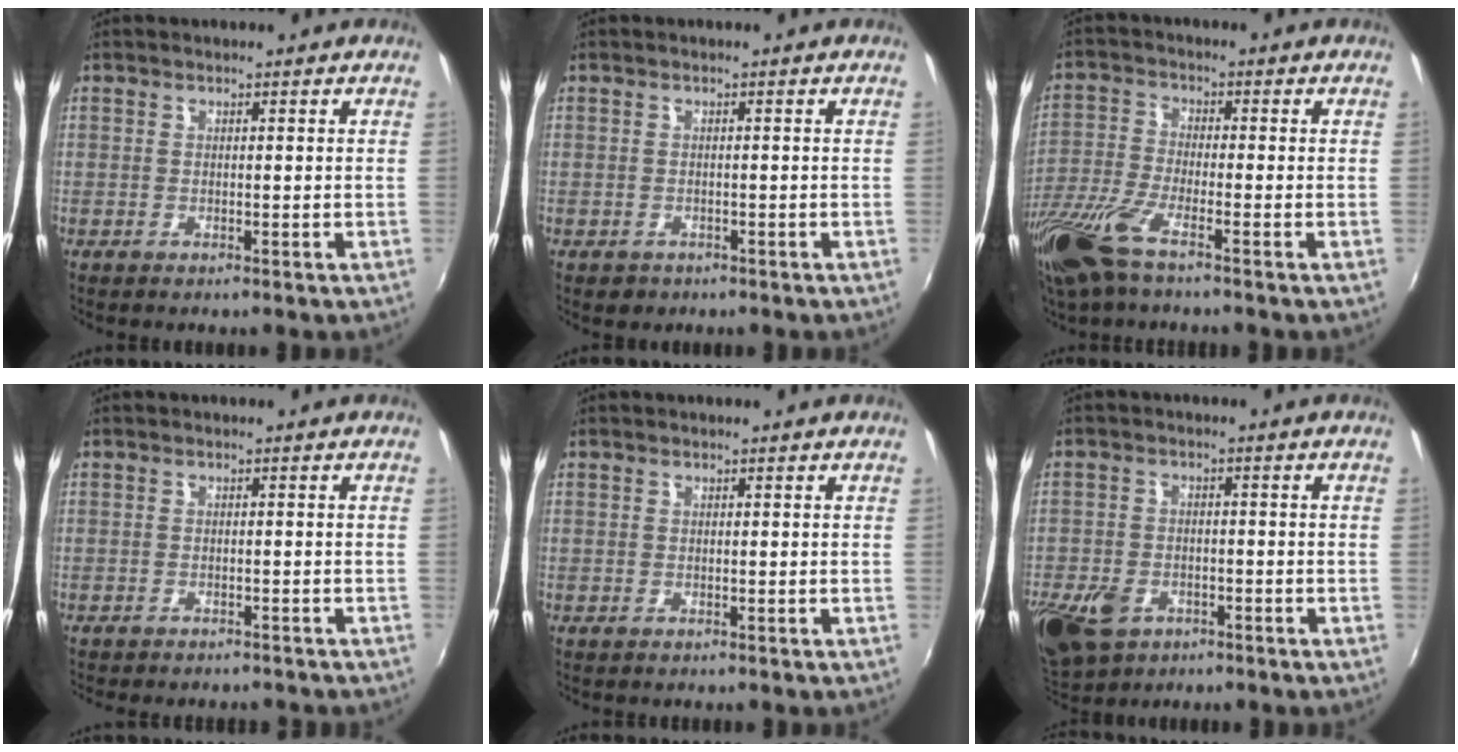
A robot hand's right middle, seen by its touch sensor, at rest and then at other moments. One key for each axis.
{"total": 2.0, "fx": -1.1, "fy": 1.6, "fz": 0.6, "tx": -0.015, "ty": -0.004, "tz": -0.014}
{"total": 11.1, "fx": -7.6, "fy": 2.1, "fz": 7.8, "tx": -0.179, "ty": -0.036, "tz": -0.153}
{"total": 5.6, "fx": -5.1, "fy": 1.4, "fz": 1.9, "tx": -0.050, "ty": -0.013, "tz": -0.071}
{"total": 0.0}
{"total": 13.5, "fx": -7.0, "fy": 9.0, "fz": 7.2, "tx": -0.189, "ty": -0.024, "tz": -0.119}